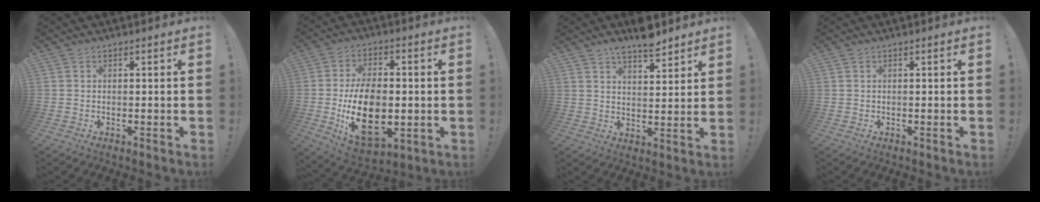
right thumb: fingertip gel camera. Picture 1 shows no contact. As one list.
[{"total": 19.5, "force": [-3.5, 11.8, 15.2], "torque": [-0.273, -0.002, -0.052]}, {"total": 7.2, "force": [6.0, 2.0, 3.6], "torque": [-0.047, -0.044, 0.102]}, {"total": 0.0}]